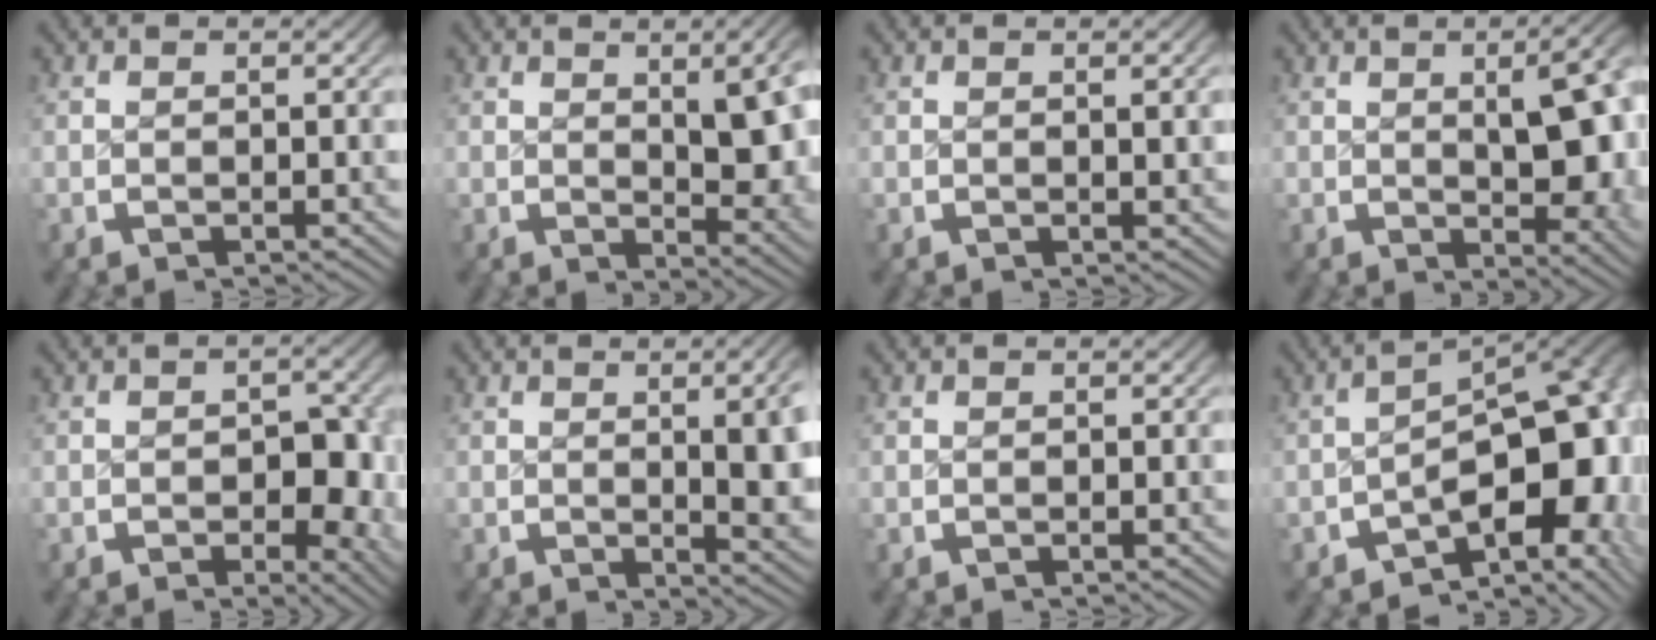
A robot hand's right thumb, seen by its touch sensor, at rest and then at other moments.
{"total": 7.0, "force": [0.4, 3.1, 6.3], "torque": [-0.074, -0.013, 0.016]}
{"total": 0.8, "force": [0.3, 0.1, 0.7], "torque": [-0.008, -0.001, 0.006]}
{"total": 9.1, "force": [0.1, 4.2, 8.0], "torque": [-0.099, -0.013, 0.014]}
{"total": 6.1, "force": [-1.2, 3.7, 4.7], "torque": [-0.059, -0.032, -0.006]}
{"total": 5.9, "force": [0.0, 2.2, 5.5], "torque": [-0.059, -0.004, 0.004]}
{"total": 0.0}
{"total": 15.3, "force": [-2.3, 9.1, 12.1], "torque": [-0.168, -0.043, -0.023]}